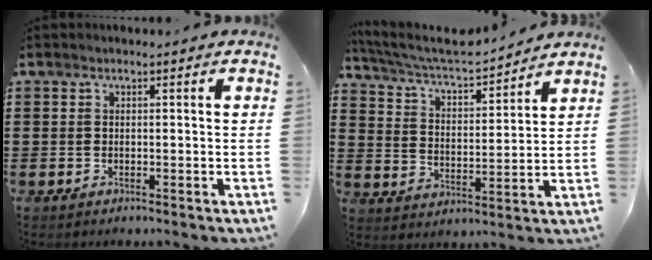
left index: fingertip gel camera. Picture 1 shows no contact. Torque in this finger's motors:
{"motor_torque": [0.34, -0.31, 0.23, 0.08]}